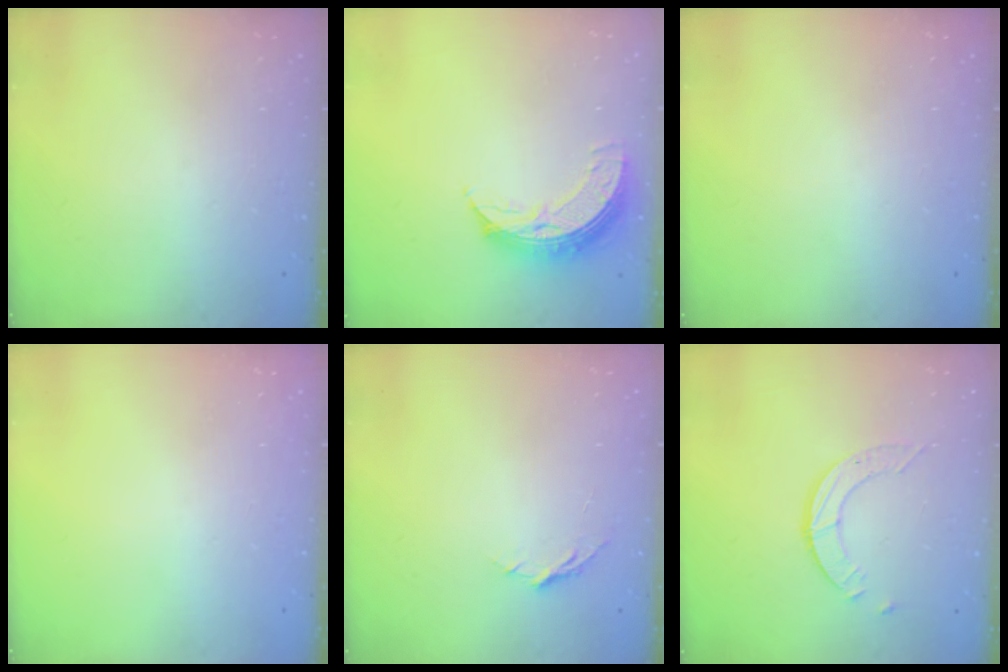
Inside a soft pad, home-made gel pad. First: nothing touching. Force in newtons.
{"total": 9.0, "press": 9.0, "slide": 0.9}
{"total": 0.0}
{"total": 0.0}
{"total": 3.7, "press": 3.6, "slide": 0.4}
{"total": 4.0, "press": 4.0, "slide": 0.2}